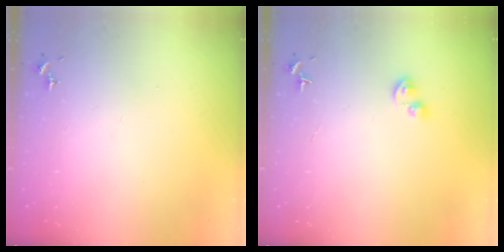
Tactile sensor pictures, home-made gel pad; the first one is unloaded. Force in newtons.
{"total": 3.8, "press": 3.8, "slide": 0.5}